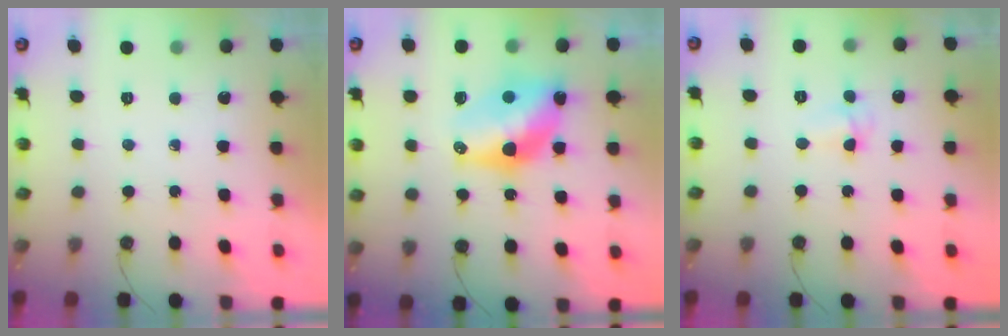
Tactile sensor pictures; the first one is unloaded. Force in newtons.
{"total": 12.4, "press": 12.3, "slide": 0.9}
{"total": 3.6, "press": 3.4, "slide": 1.2}